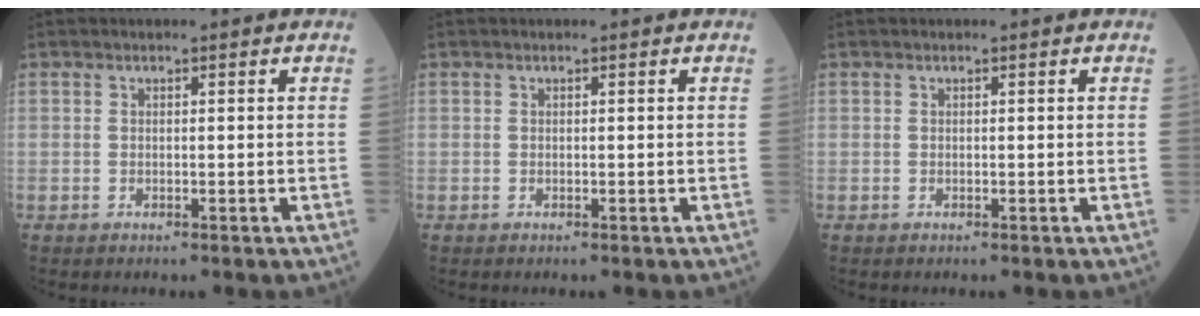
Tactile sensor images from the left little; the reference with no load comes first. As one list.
[{"total": 0.0}, {"total": 0.0}]